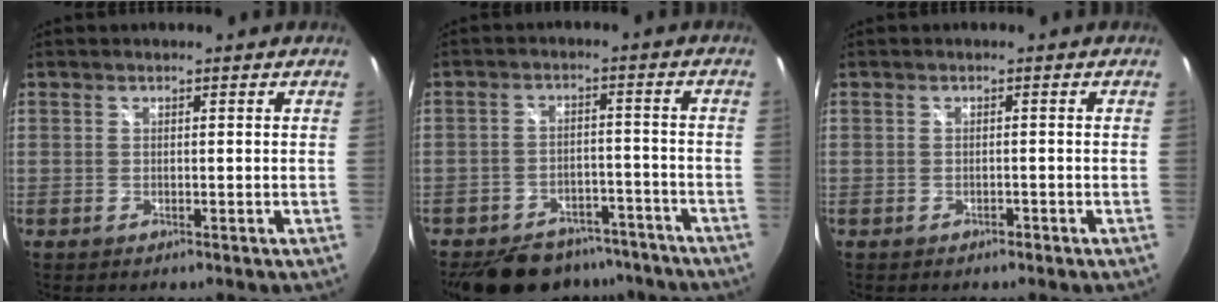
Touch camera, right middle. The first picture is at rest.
{"total": 17.2, "force": [-13.8, 8.0, 6.5], "torque": [-0.149, 0.011, -0.179]}
{"total": 0.7, "force": [-0.6, 0.3, 0.0], "torque": [-0.002, 0.000, -0.011]}